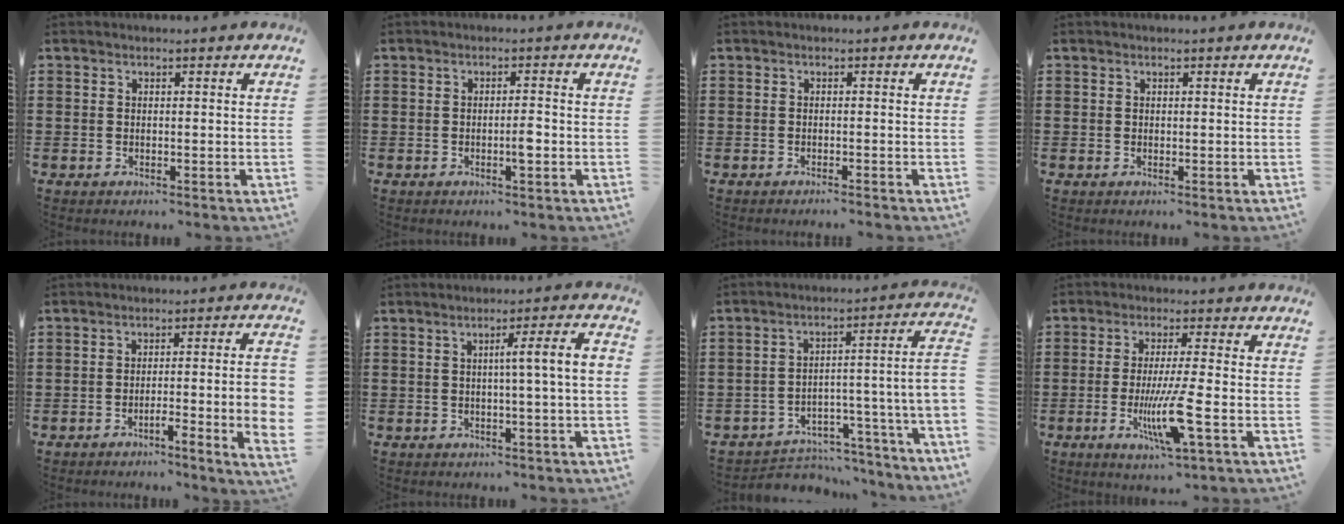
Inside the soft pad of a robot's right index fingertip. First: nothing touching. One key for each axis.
{"total": 2.4, "fx": -0.8, "fy": 0.4, "fz": 2.3, "tx": -0.041, "ty": 0.002, "tz": -0.014}
{"total": 0.9, "fx": -0.9, "fy": -0.1, "fz": 0.2, "tx": -0.005, "ty": 0.000, "tz": -0.017}
{"total": 0.0}
{"total": 6.1, "fx": -2.0, "fy": 0.2, "fz": 5.8, "tx": -0.094, "ty": -0.008, "tz": -0.035}
{"total": 5.5, "fx": 0.0, "fy": -0.4, "fz": 5.4, "tx": -0.089, "ty": -0.008, "tz": -0.008}
{"total": 3.6, "fx": -1.9, "fy": 0.9, "fz": 2.9, "tx": -0.057, "ty": -0.022, "tz": -0.042}
{"total": 9.1, "fx": -2.7, "fy": 0.6, "fz": 8.7, "tx": -0.176, "ty": -0.025, "tz": -0.053}